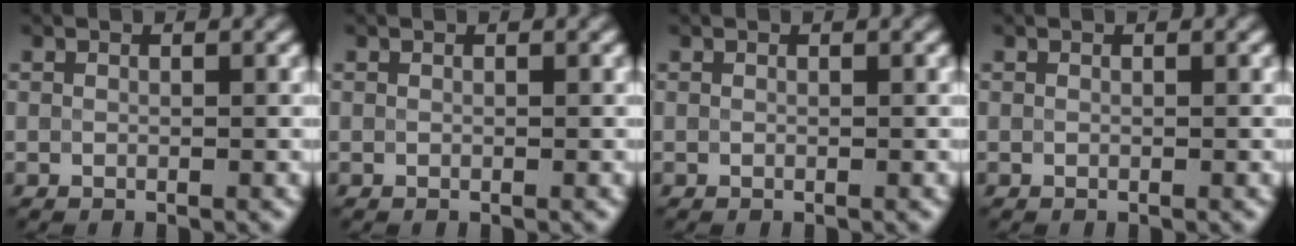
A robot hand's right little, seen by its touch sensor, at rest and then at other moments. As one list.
[{"total": 0.0}, {"total": 0.0}, {"total": 0.0}]